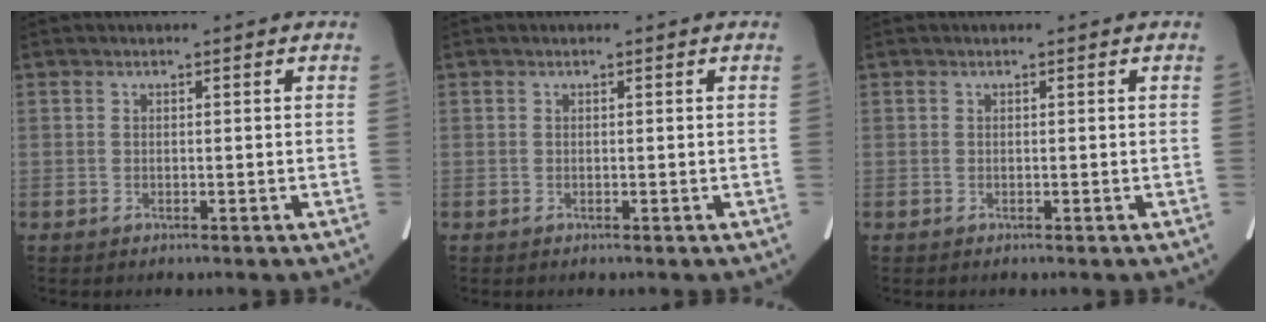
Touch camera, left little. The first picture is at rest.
{"total": 0.0}
{"total": 0.0}